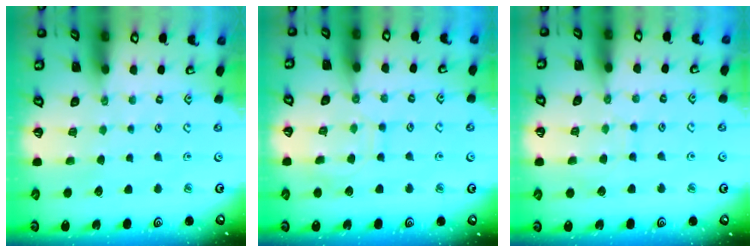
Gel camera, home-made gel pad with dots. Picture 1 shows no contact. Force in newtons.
{"total": 8.5, "press": 8.5, "slide": 0.7}
{"total": 5.1, "press": 5.0, "slide": 0.5}